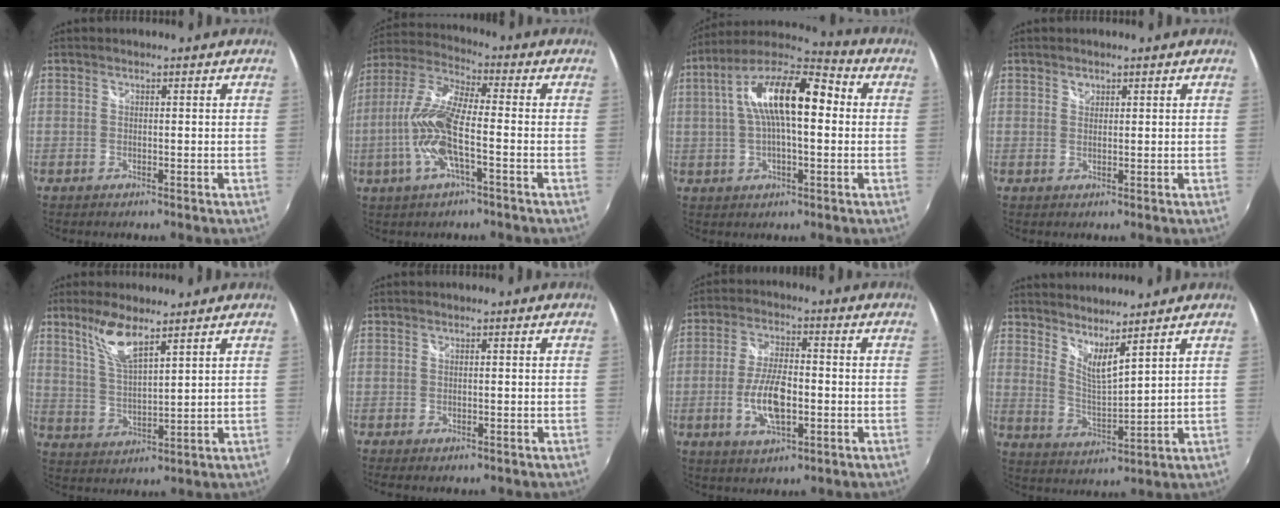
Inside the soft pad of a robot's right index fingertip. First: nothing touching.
{"total": 12.8, "force": [-3.5, 3.0, 11.9], "torque": [-0.254, -0.002, -0.070]}
{"total": 16.6, "force": [2.3, 6.1, 15.2], "torque": [-0.269, 0.026, 0.024]}
{"total": 1.2, "force": [0.7, 0.9, 0.3], "torque": [-0.002, 0.003, 0.010]}
{"total": 7.6, "force": [5.3, 1.6, 5.3], "torque": [-0.107, -0.002, 0.111]}
{"total": 1.4, "force": [-1.0, 0.6, 0.8], "torque": [-0.017, -0.007, -0.018]}
{"total": 9.5, "force": [-2.4, 3.9, 8.4], "torque": [-0.167, -0.003, -0.044]}
{"total": 7.1, "force": [6.0, 0.4, 3.7], "torque": [-0.057, -0.015, 0.104]}